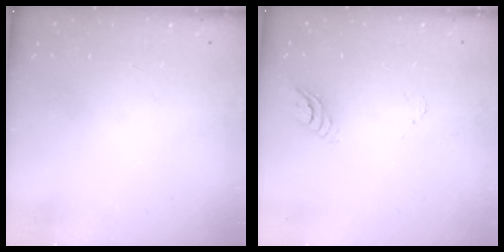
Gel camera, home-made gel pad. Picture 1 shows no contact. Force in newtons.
{"total": 3.4, "press": 3.4, "slide": 0.4}